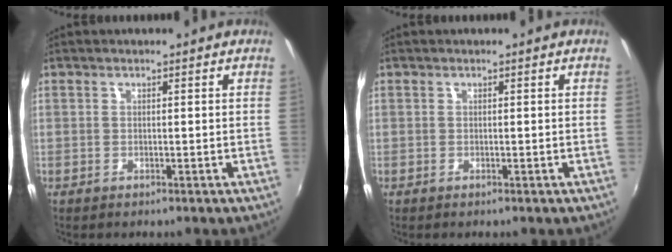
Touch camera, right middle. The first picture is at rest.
{"total": 0.0}